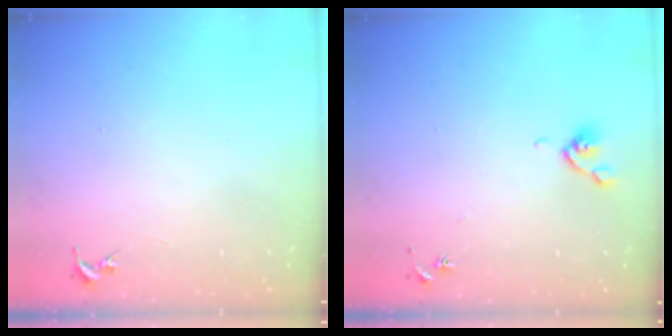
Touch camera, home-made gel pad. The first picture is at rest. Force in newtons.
{"total": 5.8, "press": 5.6, "slide": 1.7}